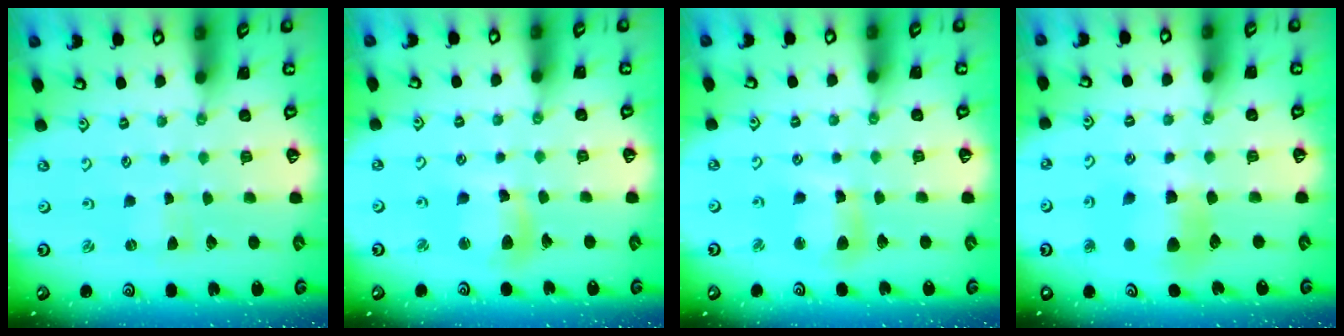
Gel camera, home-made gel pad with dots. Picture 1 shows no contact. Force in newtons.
{"total": 9.8, "press": 9.7, "slide": 1.2}
{"total": 9.0, "press": 8.9, "slide": 1.4}
{"total": 9.2, "press": 9.1, "slide": 1.3}